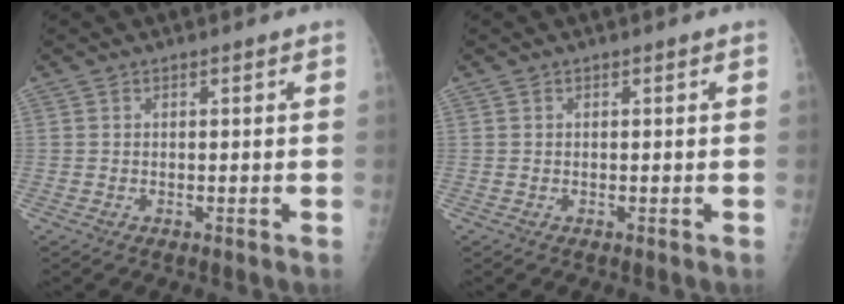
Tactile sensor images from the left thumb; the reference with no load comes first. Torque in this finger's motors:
{"motor_torque": [0.00, 0.00, 0.01, 0.01, 0.01]}